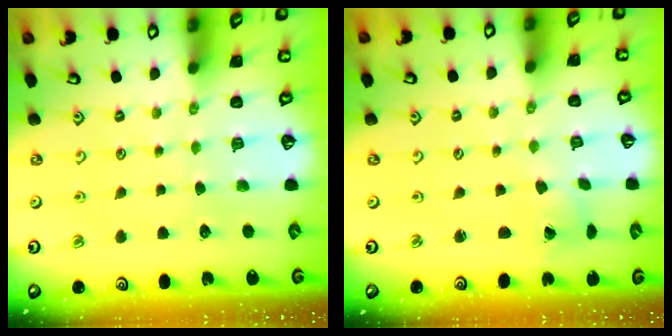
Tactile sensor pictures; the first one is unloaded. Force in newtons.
{"total": 1.6, "press": 1.6, "slide": 0.1}